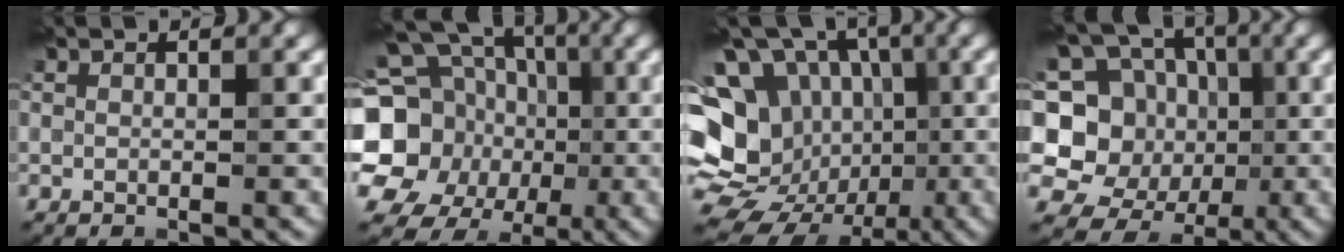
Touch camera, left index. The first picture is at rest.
{"total": 16.9, "force": [-1.4, 15.2, 7.2], "torque": [-0.181, 0.008, -0.048]}
{"total": 17.0, "force": [-2.4, 14.8, 8.1], "torque": [-0.160, 0.028, -0.044]}
{"total": 11.3, "force": [-1.0, 10.5, 4.1], "torque": [-0.098, 0.037, -0.036]}